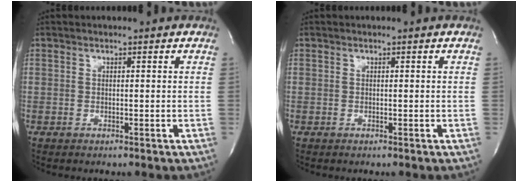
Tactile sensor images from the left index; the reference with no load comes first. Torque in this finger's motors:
{"motor_torque": [0.00, 0.00, 0.00, 0.00]}